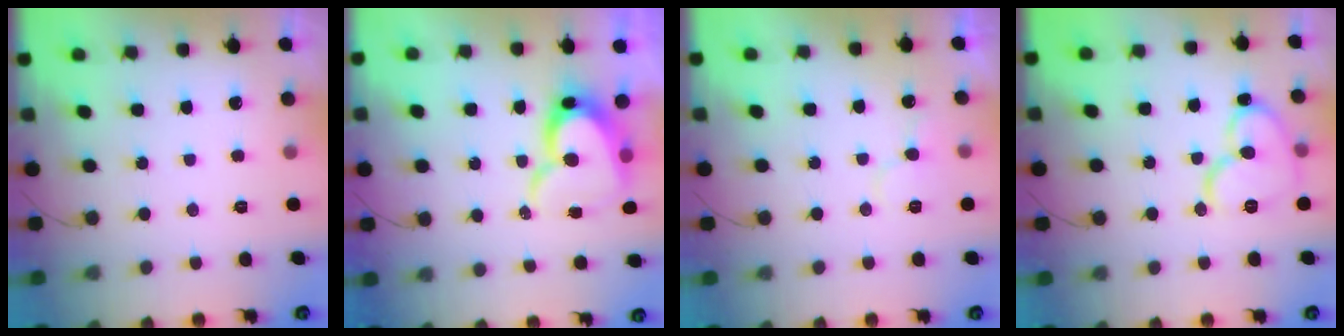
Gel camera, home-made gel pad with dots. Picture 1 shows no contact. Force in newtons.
{"total": 13.7, "press": 13.6, "slide": 1.3}
{"total": 7.9, "press": 7.9, "slide": 0.5}
{"total": 13.3, "press": 13.2, "slide": 1.8}